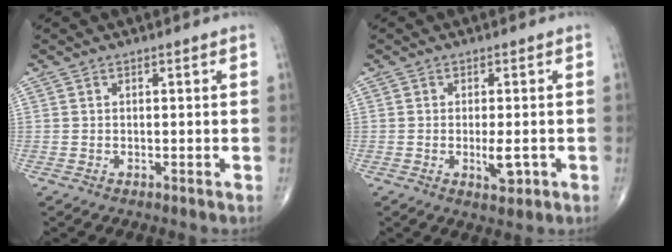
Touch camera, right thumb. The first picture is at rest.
{"total": 3.6, "force": [-0.9, 1.3, 3.2], "torque": [-0.047, -0.005, -0.011]}